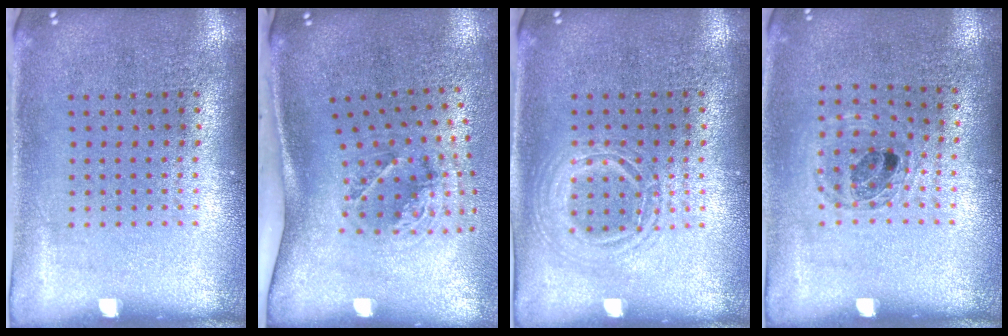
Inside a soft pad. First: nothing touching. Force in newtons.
{"total": 2.0, "press": 1.3, "slide": 1.5}
{"total": 1.1, "press": 1.1, "slide": 0.1}
{"total": 0.9, "press": 0.9, "slide": 0.0}